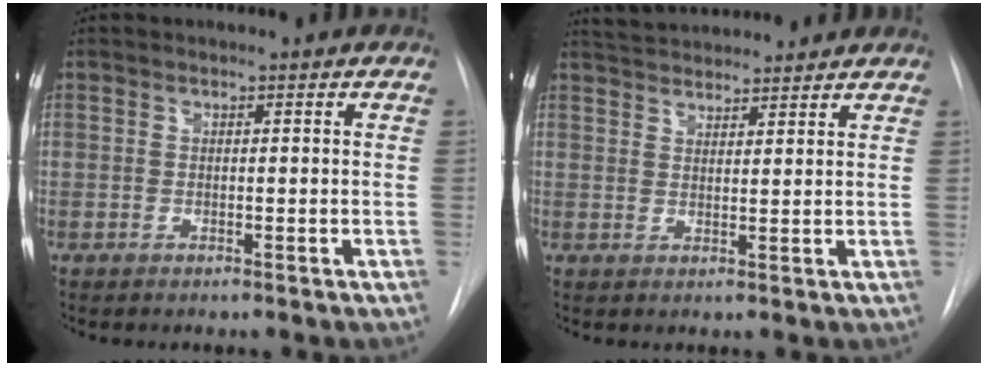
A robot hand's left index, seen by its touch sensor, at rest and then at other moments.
{"total": 8.9, "force": [8.5, 1.3, 2.4], "torque": [-0.045, 0.030, 0.129]}